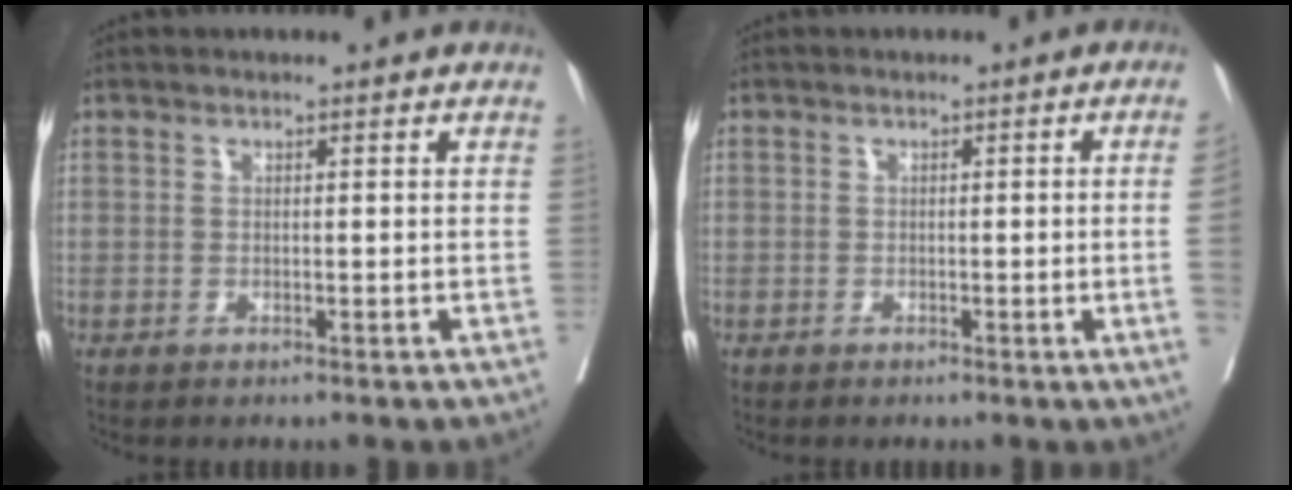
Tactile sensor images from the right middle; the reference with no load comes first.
{"total": 2.6, "force": [-0.4, -0.9, 2.4], "torque": [-0.029, -0.003, -0.004]}